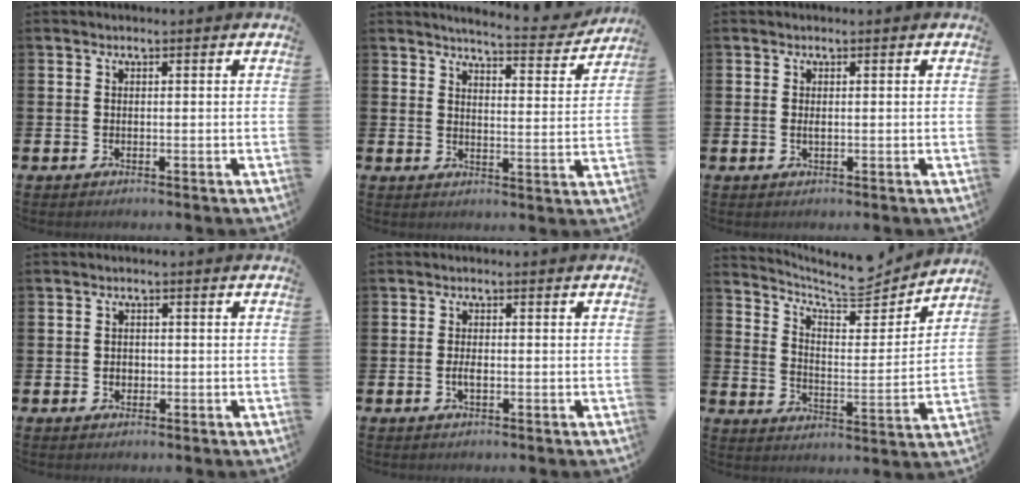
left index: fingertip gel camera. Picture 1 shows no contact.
{"total": 5.0, "force": [4.9, 0.2, 0.9], "torque": [-0.025, -0.041, 0.081]}
{"total": 0.6, "force": [0.1, 0.2, 0.6], "torque": [-0.008, 0.000, 0.001]}
{"total": 1.4, "force": [-0.1, 1.2, 0.7], "torque": [-0.003, 0.004, -0.008]}
{"total": 1.7, "force": [-0.3, 0.7, 1.5], "torque": [-0.023, -0.002, -0.007]}
{"total": 7.5, "force": [6.9, 1.9, 2.4], "torque": [-0.067, -0.054, 0.114]}